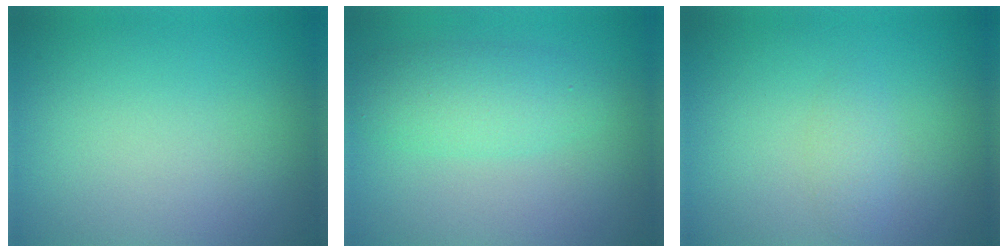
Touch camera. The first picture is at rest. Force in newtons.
{"total": 3.5, "press": 3.5, "slide": 0.2}
{"total": 1.2, "press": 1.2, "slide": 0.1}